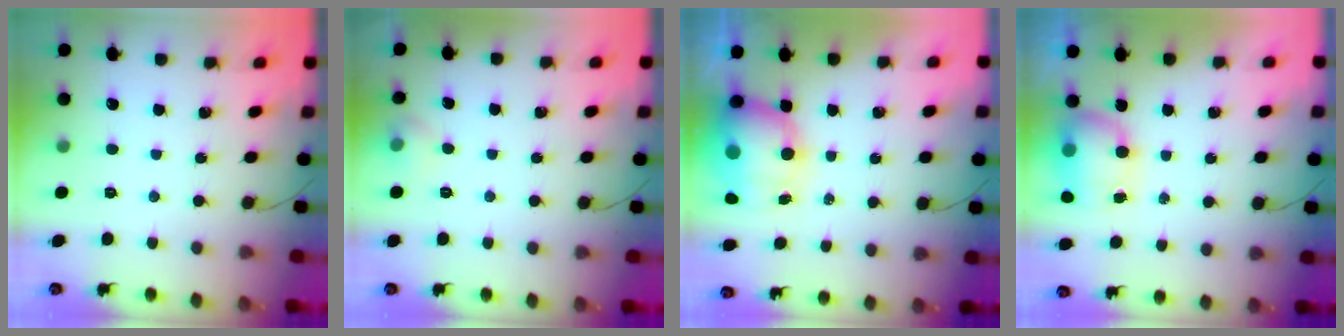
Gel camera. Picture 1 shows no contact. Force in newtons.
{"total": 5.3, "press": 5.0, "slide": 1.8}
{"total": 10.9, "press": 10.5, "slide": 2.6}
{"total": 7.5, "press": 7.3, "slide": 1.3}